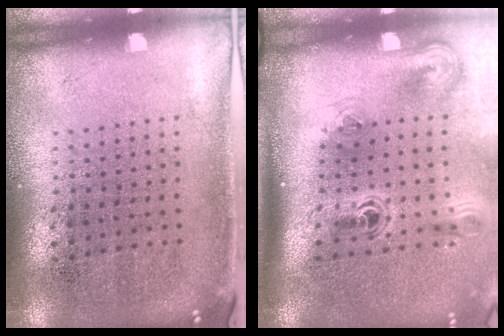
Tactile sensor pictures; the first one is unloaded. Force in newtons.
{"total": 2.3, "press": 1.5, "slide": 1.8}